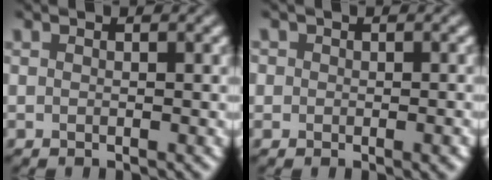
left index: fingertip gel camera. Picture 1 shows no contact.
{"total": 2.7, "force": [-0.1, 2.1, 1.7], "torque": [-0.008, 0.007, -0.007]}